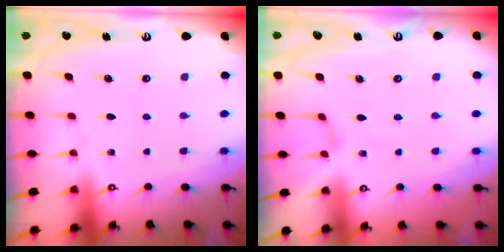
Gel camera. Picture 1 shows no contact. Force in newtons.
{"total": 0.7, "press": 0.6, "slide": 0.3}